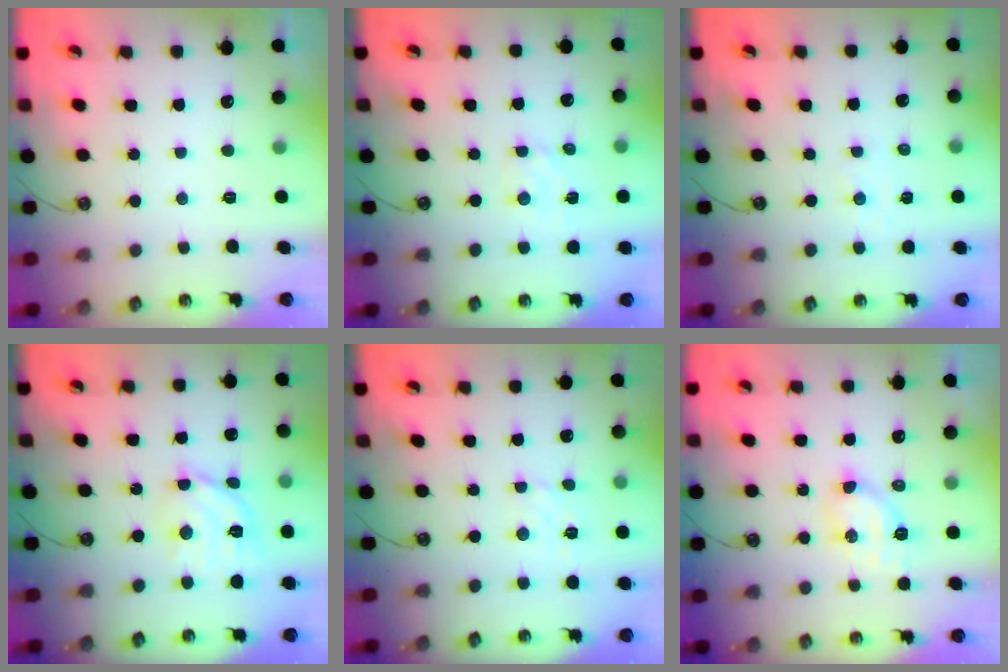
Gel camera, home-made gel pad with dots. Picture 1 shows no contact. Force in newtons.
{"total": 2.5, "press": 2.4, "slide": 0.4}
{"total": 1.4, "press": 1.4, "slide": 0.2}
{"total": 12.6, "press": 12.6, "slide": 1.1}
{"total": 1.6, "press": 1.5, "slide": 0.5}
{"total": 6.4, "press": 6.3, "slide": 0.4}